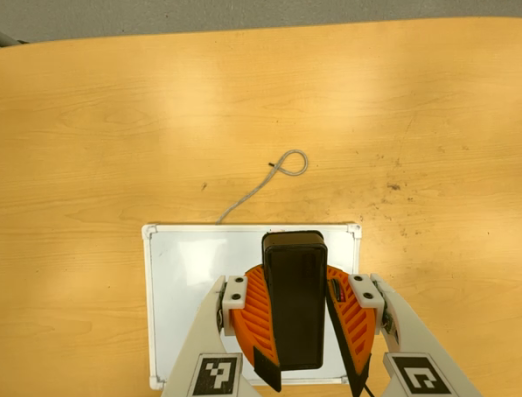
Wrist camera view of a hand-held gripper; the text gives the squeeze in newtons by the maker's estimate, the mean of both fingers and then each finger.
{"total": 10.5, "left": 10.4, "right": 10.7}